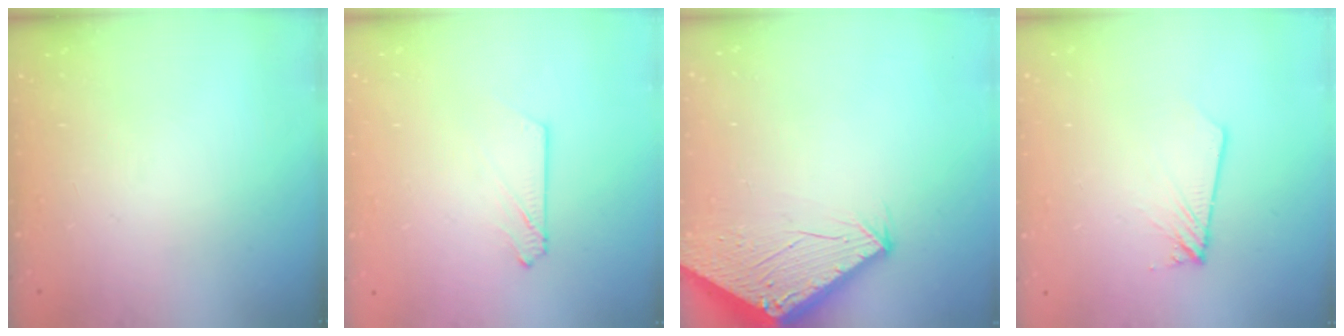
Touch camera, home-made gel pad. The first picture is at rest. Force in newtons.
{"total": 3.0, "press": 3.0, "slide": 0.4}
{"total": 2.7, "press": 2.7, "slide": 0.1}
{"total": 1.8, "press": 1.8, "slide": 0.1}